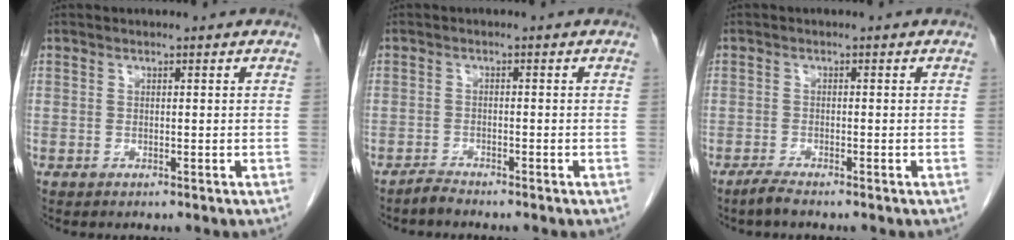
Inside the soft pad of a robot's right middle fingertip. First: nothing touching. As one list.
[{"total": 1.5, "force": [-1.5, -0.1, 0.1], "torque": [-0.003, -0.004, -0.028]}, {"total": 1.8, "force": [-1.5, -0.1, 0.9], "torque": [-0.027, -0.005, -0.032]}]